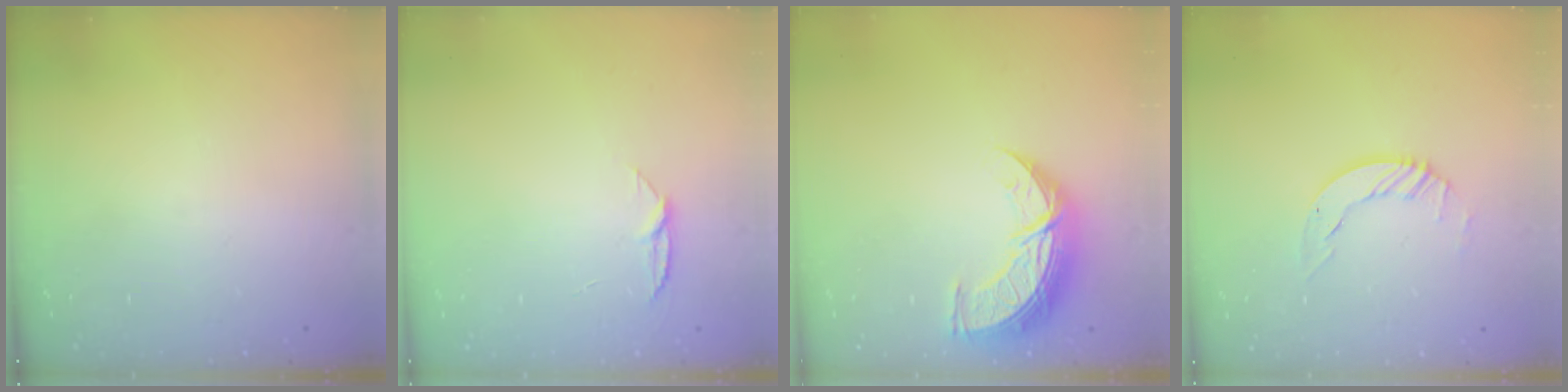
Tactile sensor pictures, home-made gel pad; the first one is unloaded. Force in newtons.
{"total": 5.1, "press": 5.1, "slide": 0.6}
{"total": 11.2, "press": 11.2, "slide": 0.9}
{"total": 5.9, "press": 5.9, "slide": 0.4}